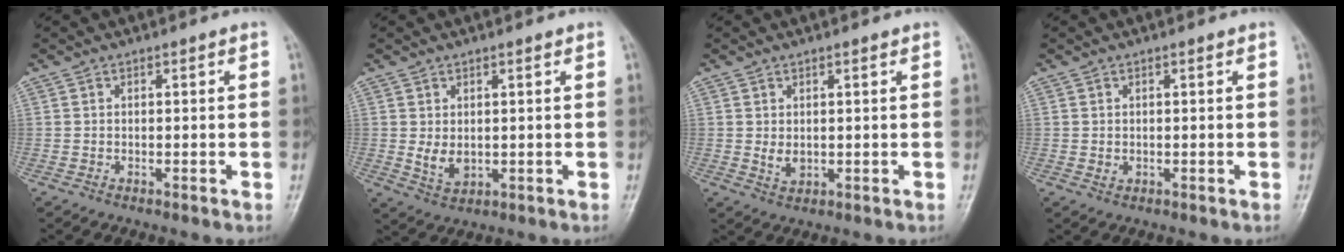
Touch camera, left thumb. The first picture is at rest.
{"total": 4.3, "force": [0.8, 2.7, 3.2], "torque": [-0.047, -0.015, 0.023]}
{"total": 2.9, "force": [0.7, 1.8, 2.2], "torque": [-0.032, -0.010, 0.019]}
{"total": 1.3, "force": [0.3, 0.9, 0.9], "torque": [-0.012, -0.002, 0.010]}